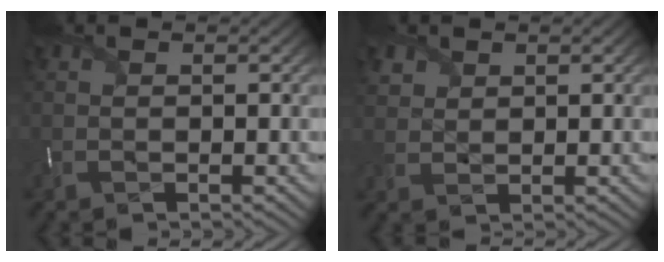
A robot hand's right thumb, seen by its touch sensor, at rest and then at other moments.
{"total": 1.9, "force": [1.5, 1.2, -0.2], "torque": [-0.003, 0.002, 0.032]}